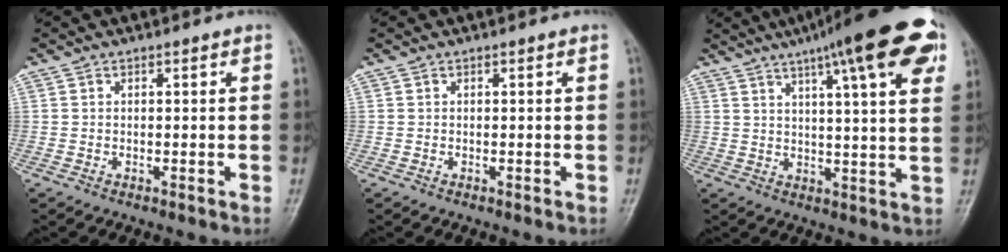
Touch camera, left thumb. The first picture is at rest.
{"total": 0.0}
{"total": 19.0, "force": [10.3, 3.5, 15.5], "torque": [-0.209, -0.011, 0.138]}